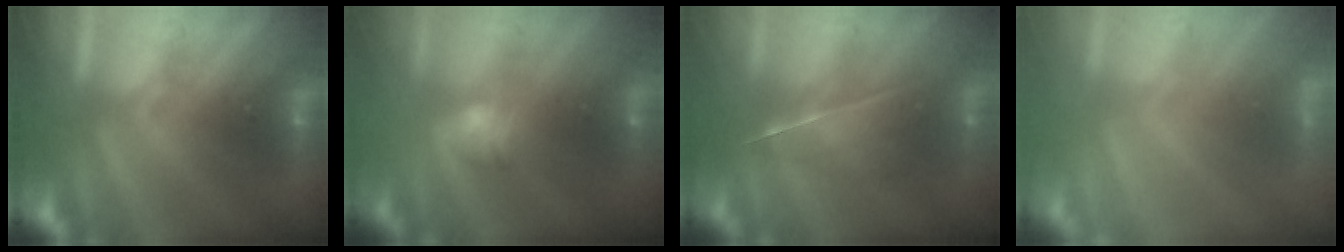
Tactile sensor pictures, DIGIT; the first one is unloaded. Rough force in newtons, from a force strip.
{"total": 2.3}
{"total": 2.1}
{"total": 5.5}